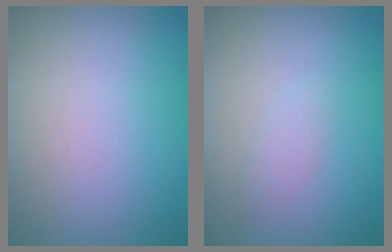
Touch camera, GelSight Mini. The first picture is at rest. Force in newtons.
{"total": 1.1, "press": 1.1, "slide": 0.1}